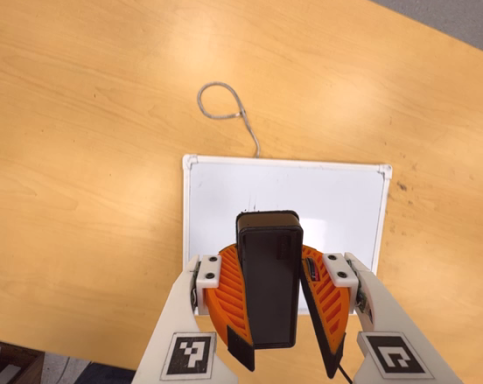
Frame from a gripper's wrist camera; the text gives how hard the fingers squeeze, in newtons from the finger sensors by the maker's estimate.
{"total": 11.4, "left": 10.7, "right": 12.1}